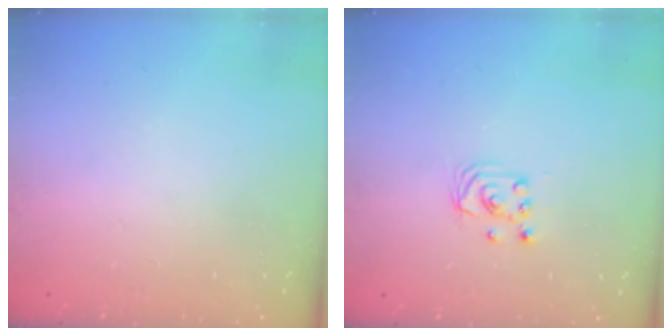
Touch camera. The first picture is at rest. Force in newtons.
{"total": 2.4, "press": 2.4, "slide": 0.2}